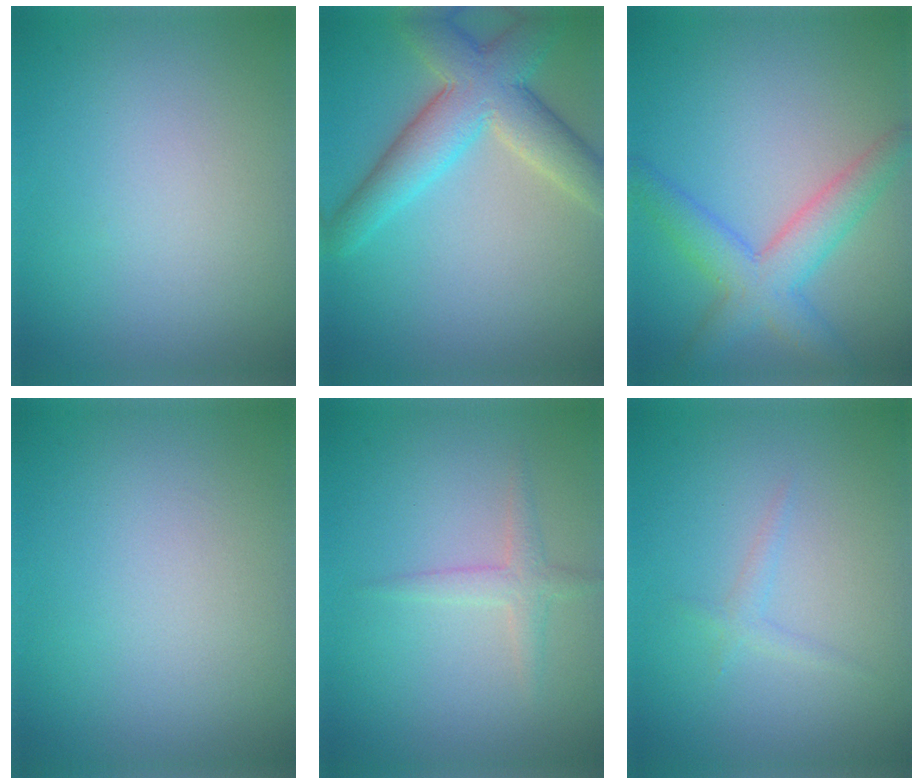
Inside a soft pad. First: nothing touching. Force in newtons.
{"total": 7.1, "press": 7.0, "slide": 0.4}
{"total": 4.9, "press": 4.9, "slide": 0.3}
{"total": 0.0}
{"total": 1.7, "press": 1.7, "slide": 0.0}
{"total": 0.9, "press": 0.9, "slide": 0.1}